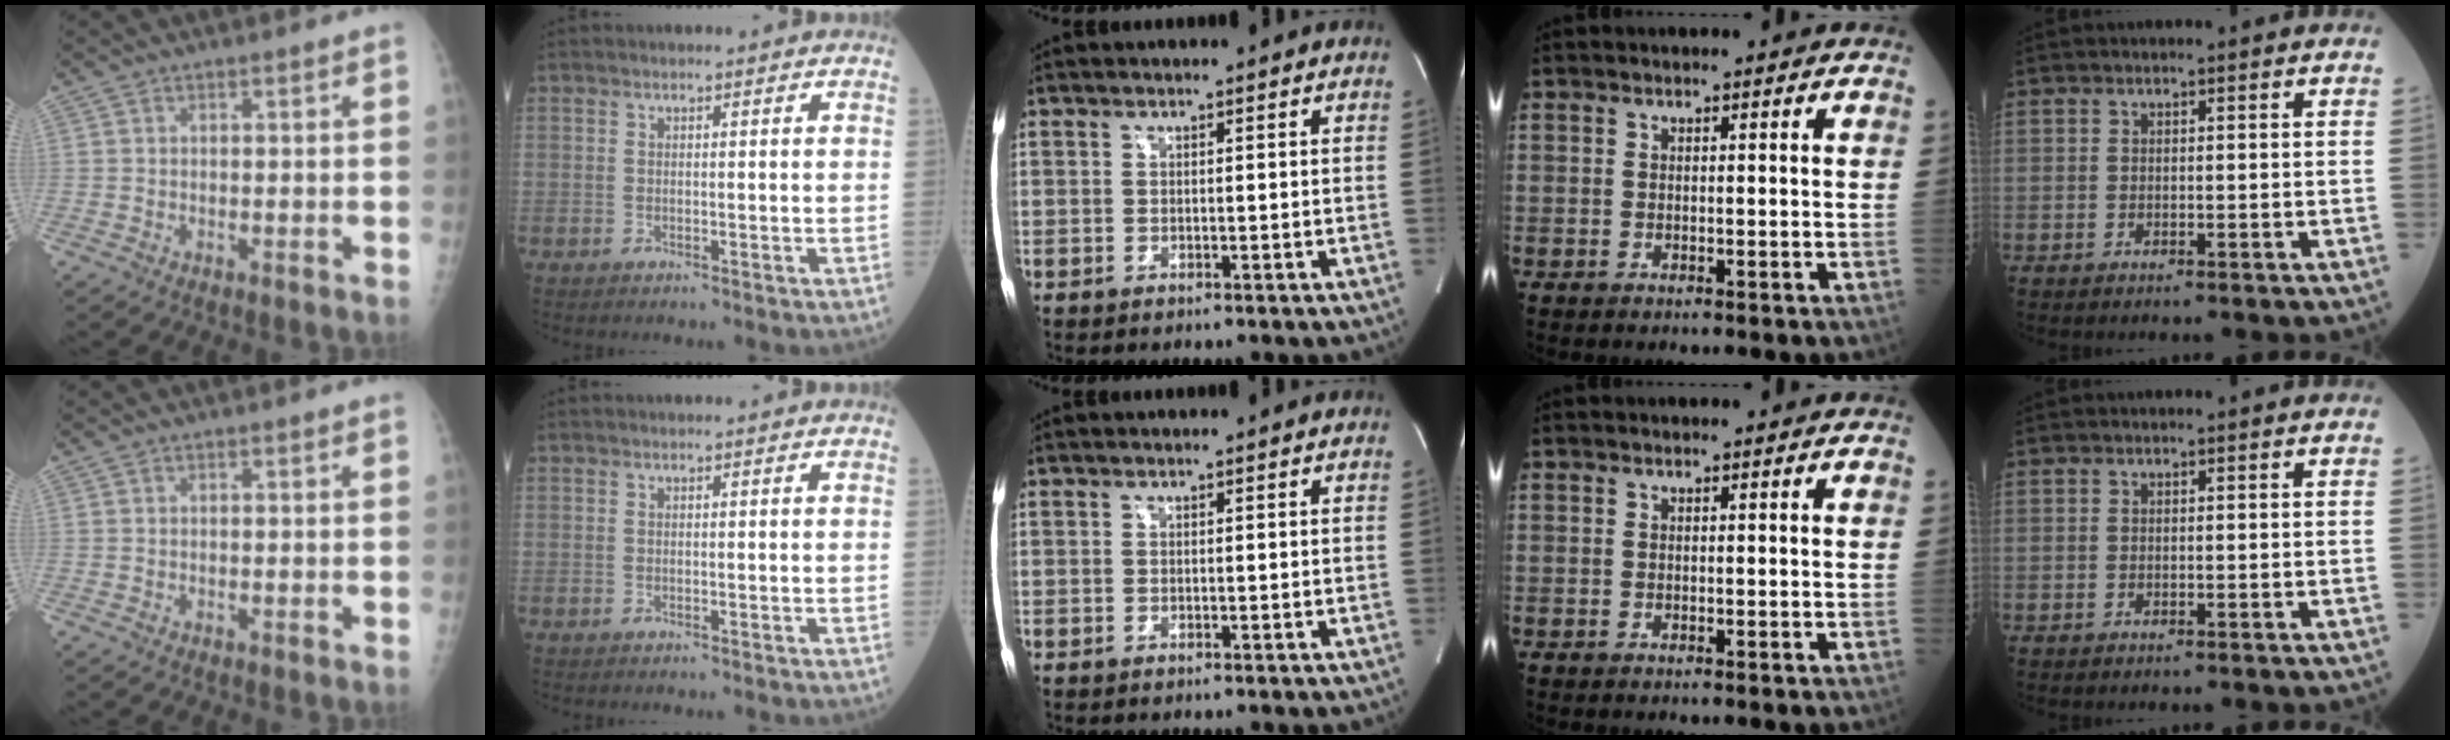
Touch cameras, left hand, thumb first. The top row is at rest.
{}